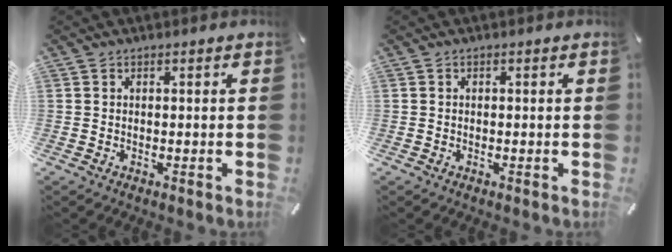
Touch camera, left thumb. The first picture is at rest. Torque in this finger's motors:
{"motor_torque": [-0.07, -0.04, -0.08, 0.01, 0.00]}